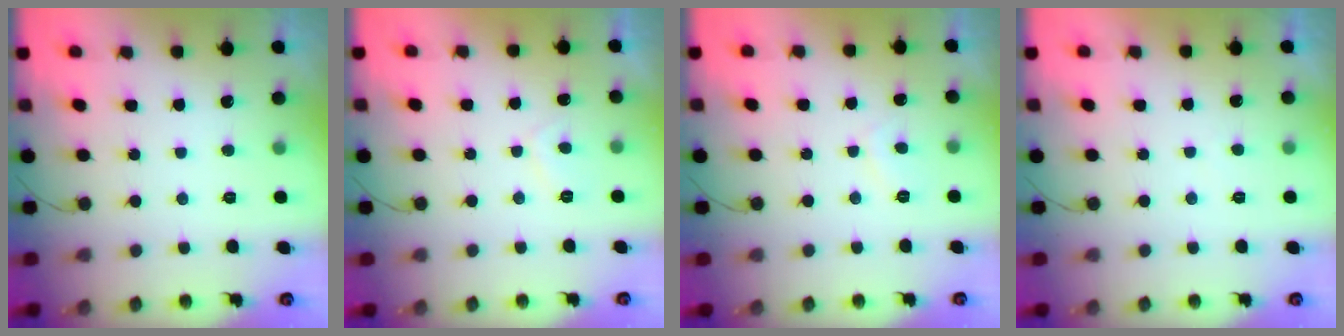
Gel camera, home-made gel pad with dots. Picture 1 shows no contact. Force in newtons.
{"total": 1.6, "press": 1.4, "slide": 0.7}
{"total": 2.0, "press": 1.9, "slide": 0.7}
{"total": 1.1, "press": 1.0, "slide": 0.5}